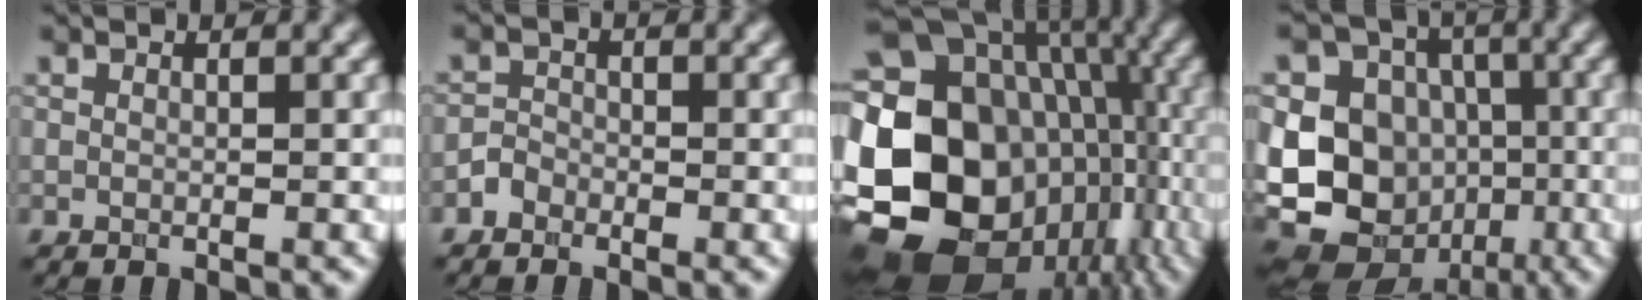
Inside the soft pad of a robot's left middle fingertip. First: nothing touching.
{"total": 1.3, "force": [-1.2, 0.5, -0.3], "torque": [0.002, 0.006, -0.018]}
{"total": 22.8, "force": [-5.1, 18.8, 11.9], "torque": [-0.236, -0.016, -0.099]}
{"total": 13.9, "force": [-2.5, 12.2, 6.0], "torque": [-0.135, 0.000, -0.052]}